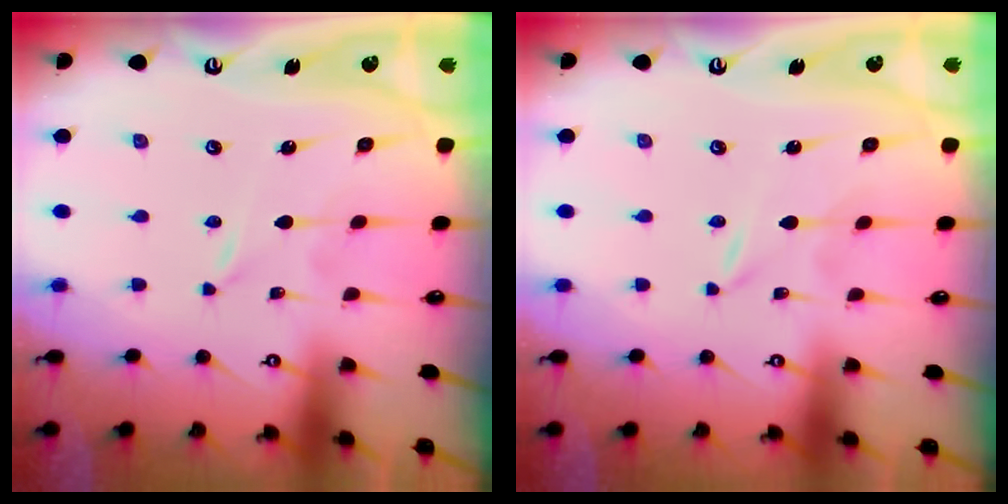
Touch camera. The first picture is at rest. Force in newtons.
{"total": 0.0}